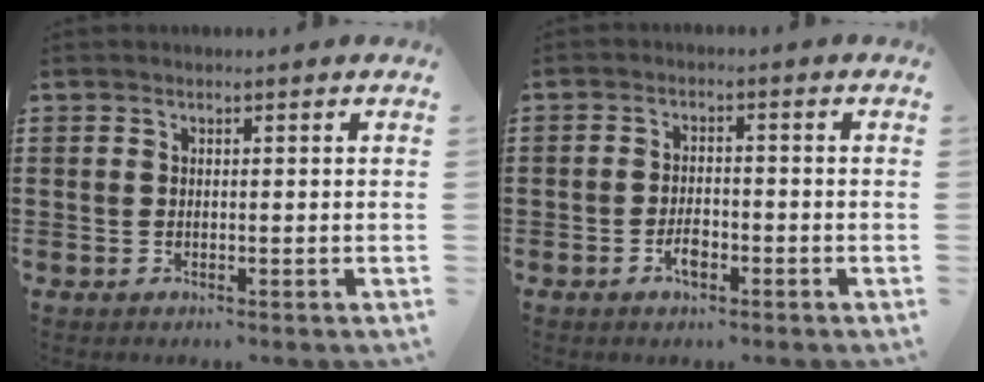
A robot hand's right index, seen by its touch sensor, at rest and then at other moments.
{"total": 3.1, "force": [-1.4, 1.4, 2.4], "torque": [-0.050, 0.002, -0.028]}